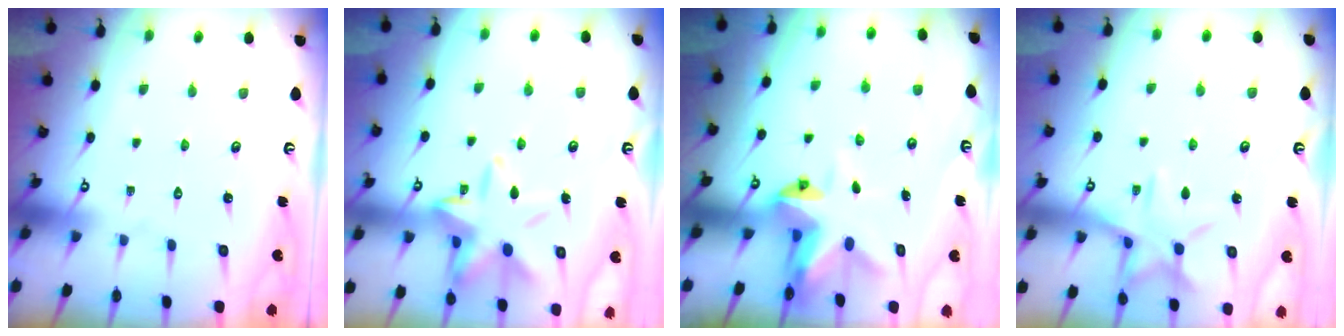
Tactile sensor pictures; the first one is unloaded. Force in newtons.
{"total": 14.0, "press": 13.9, "slide": 1.3}
{"total": 4.1, "press": 4.1, "slide": 0.2}
{"total": 9.7, "press": 9.6, "slide": 0.6}